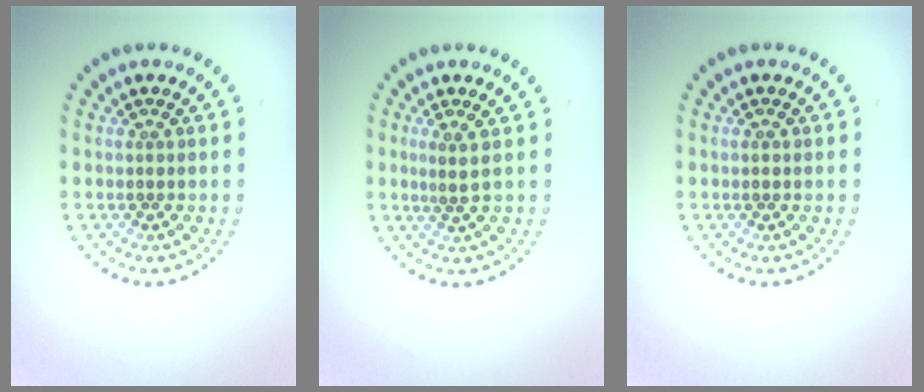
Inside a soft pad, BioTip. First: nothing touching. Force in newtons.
{"total": 1.6, "press": 1.2, "slide": 1.0}
{"total": 0.9, "press": 0.9, "slide": 0.0}